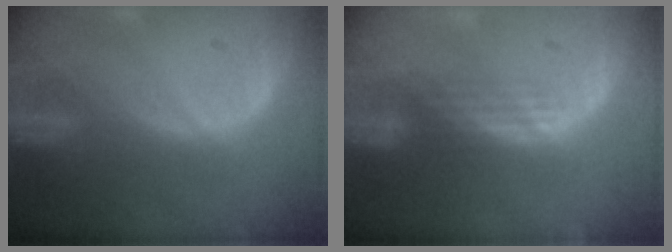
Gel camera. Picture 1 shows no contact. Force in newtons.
{"total": 2.9, "press": 2.5, "slide": 1.5}